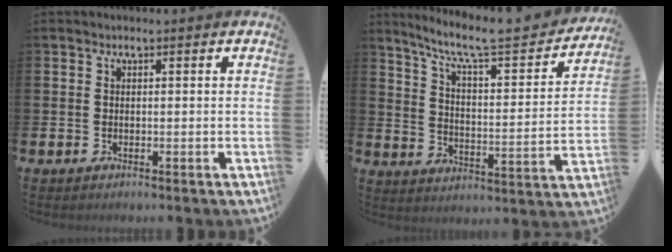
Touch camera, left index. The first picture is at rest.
{"total": 8.6, "force": [7.3, 1.4, 4.3], "torque": [-0.102, -0.051, 0.115]}